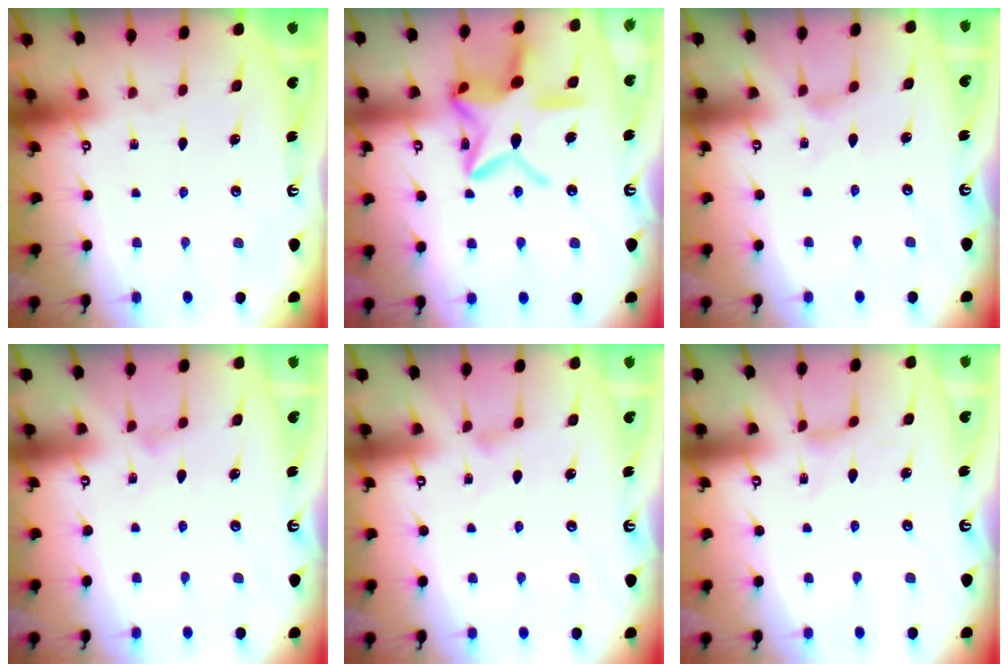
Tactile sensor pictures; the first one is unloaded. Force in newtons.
{"total": 18.3, "press": 18.3, "slide": 1.4}
{"total": 0.0}
{"total": 0.0}
{"total": 1.5, "press": 1.4, "slide": 0.4}
{"total": 0.0}